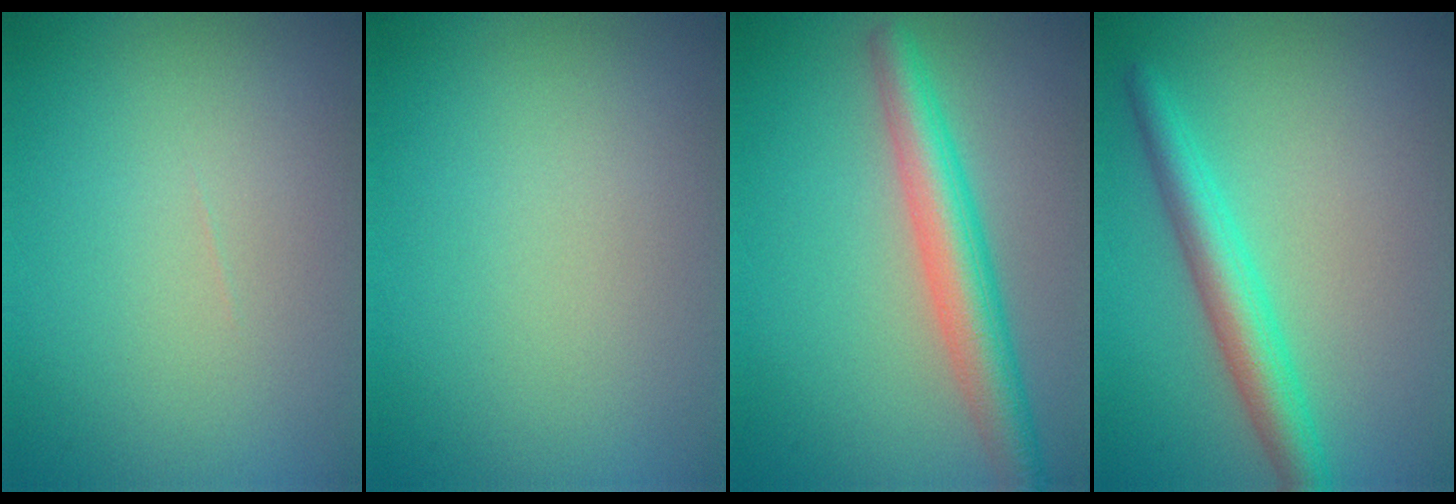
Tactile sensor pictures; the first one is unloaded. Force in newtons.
{"total": 0.0}
{"total": 5.0, "press": 5.0, "slide": 0.1}
{"total": 4.0, "press": 4.0, "slide": 0.2}